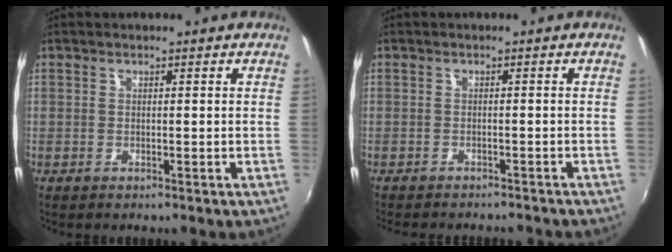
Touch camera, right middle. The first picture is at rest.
{"total": 6.9, "force": [-6.2, 1.5, 2.6], "torque": [-0.061, -0.014, -0.085]}